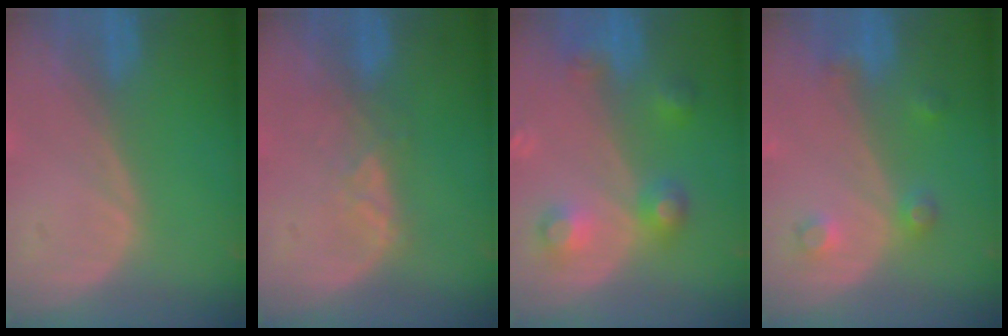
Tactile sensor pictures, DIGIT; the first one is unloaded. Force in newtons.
{"total": 2.6, "press": 2.5, "slide": 0.8}
{"total": 6.1, "press": 6.1, "slide": 0.4}
{"total": 3.7, "press": 3.4, "slide": 1.5}